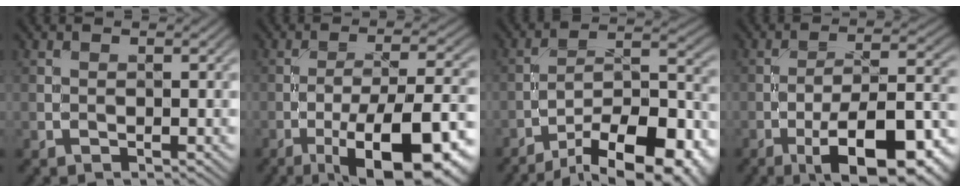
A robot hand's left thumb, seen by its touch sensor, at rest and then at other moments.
{"total": 15.1, "force": [-7.4, 4.6, 12.3], "torque": [-0.177, 0.005, -0.112]}
{"total": 18.0, "force": [-12.9, 5.9, 11.1], "torque": [-0.155, -0.017, -0.189]}
{"total": 14.6, "force": [-7.4, 4.5, 11.8], "torque": [-0.180, 0.004, -0.120]}